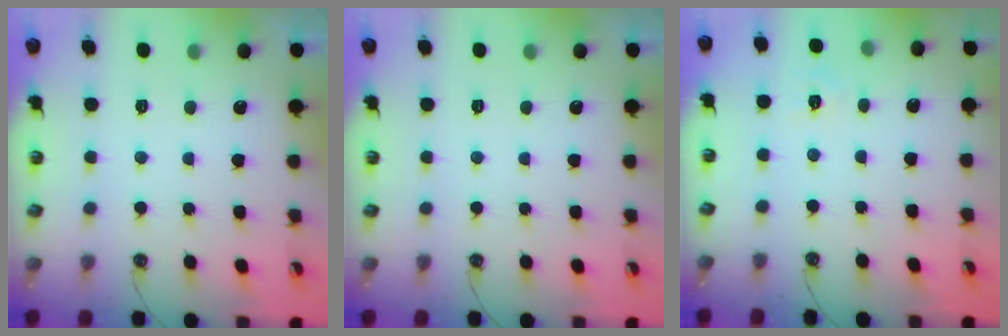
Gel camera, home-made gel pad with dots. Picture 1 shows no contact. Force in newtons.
{"total": 0.0}
{"total": 3.9, "press": 3.9, "slide": 0.5}